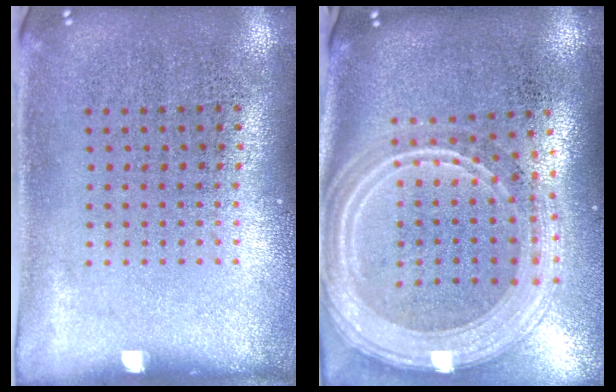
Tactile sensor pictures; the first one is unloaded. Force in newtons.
{"total": 3.1, "press": 2.5, "slide": 1.8}